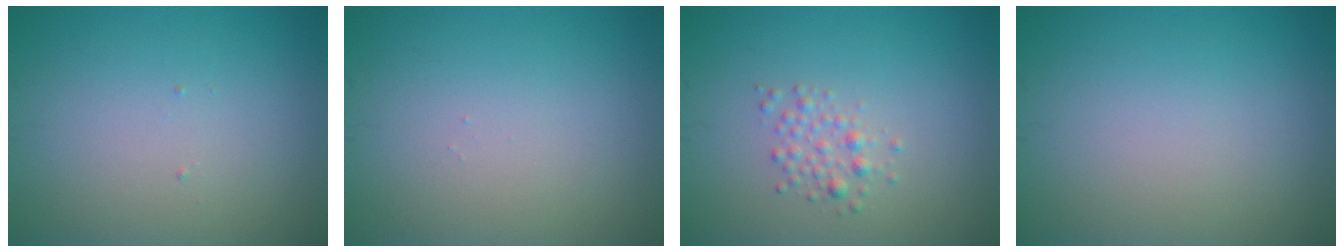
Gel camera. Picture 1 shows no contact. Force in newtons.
{"total": 0.0}
{"total": 1.7, "press": 1.7, "slide": 0.0}
{"total": 0.0}